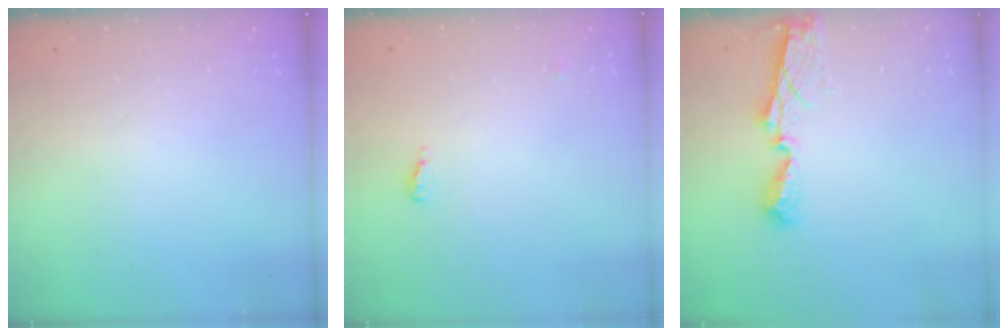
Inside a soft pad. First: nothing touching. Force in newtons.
{"total": 4.7, "press": 4.6, "slide": 1.2}
{"total": 7.1, "press": 7.1, "slide": 0.2}